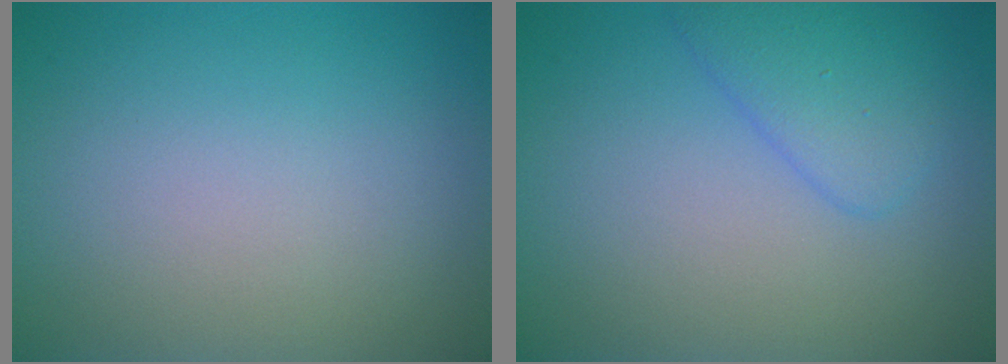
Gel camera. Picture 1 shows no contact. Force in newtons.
{"total": 2.9, "press": 2.9, "slide": 0.3}